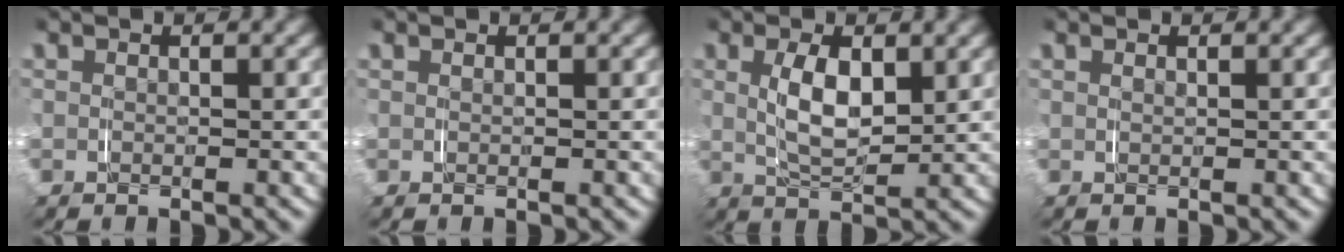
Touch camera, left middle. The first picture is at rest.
{"total": 0.0}
{"total": 4.1, "force": [0.8, 1.8, 3.6], "torque": [-0.068, -0.007, 0.018]}
{"total": 0.5, "force": [0.5, -0.1, 0.2], "torque": [-0.002, 0.000, 0.009]}